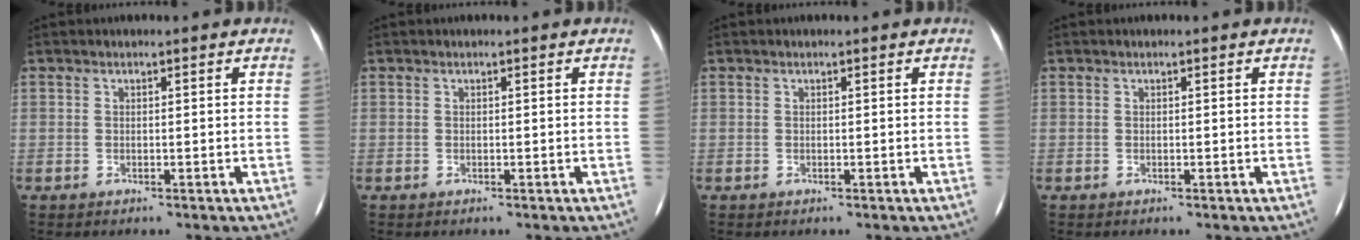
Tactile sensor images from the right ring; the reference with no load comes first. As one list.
[{"total": 0.0}, {"total": 0.0}, {"total": 0.0}]